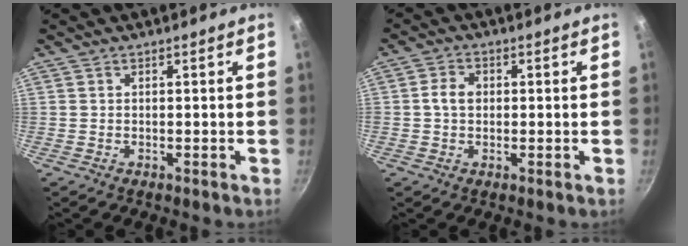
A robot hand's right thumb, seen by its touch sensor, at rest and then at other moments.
{"total": 4.0, "force": [0.3, 2.9, 2.8], "torque": [-0.049, 0.011, -0.002]}